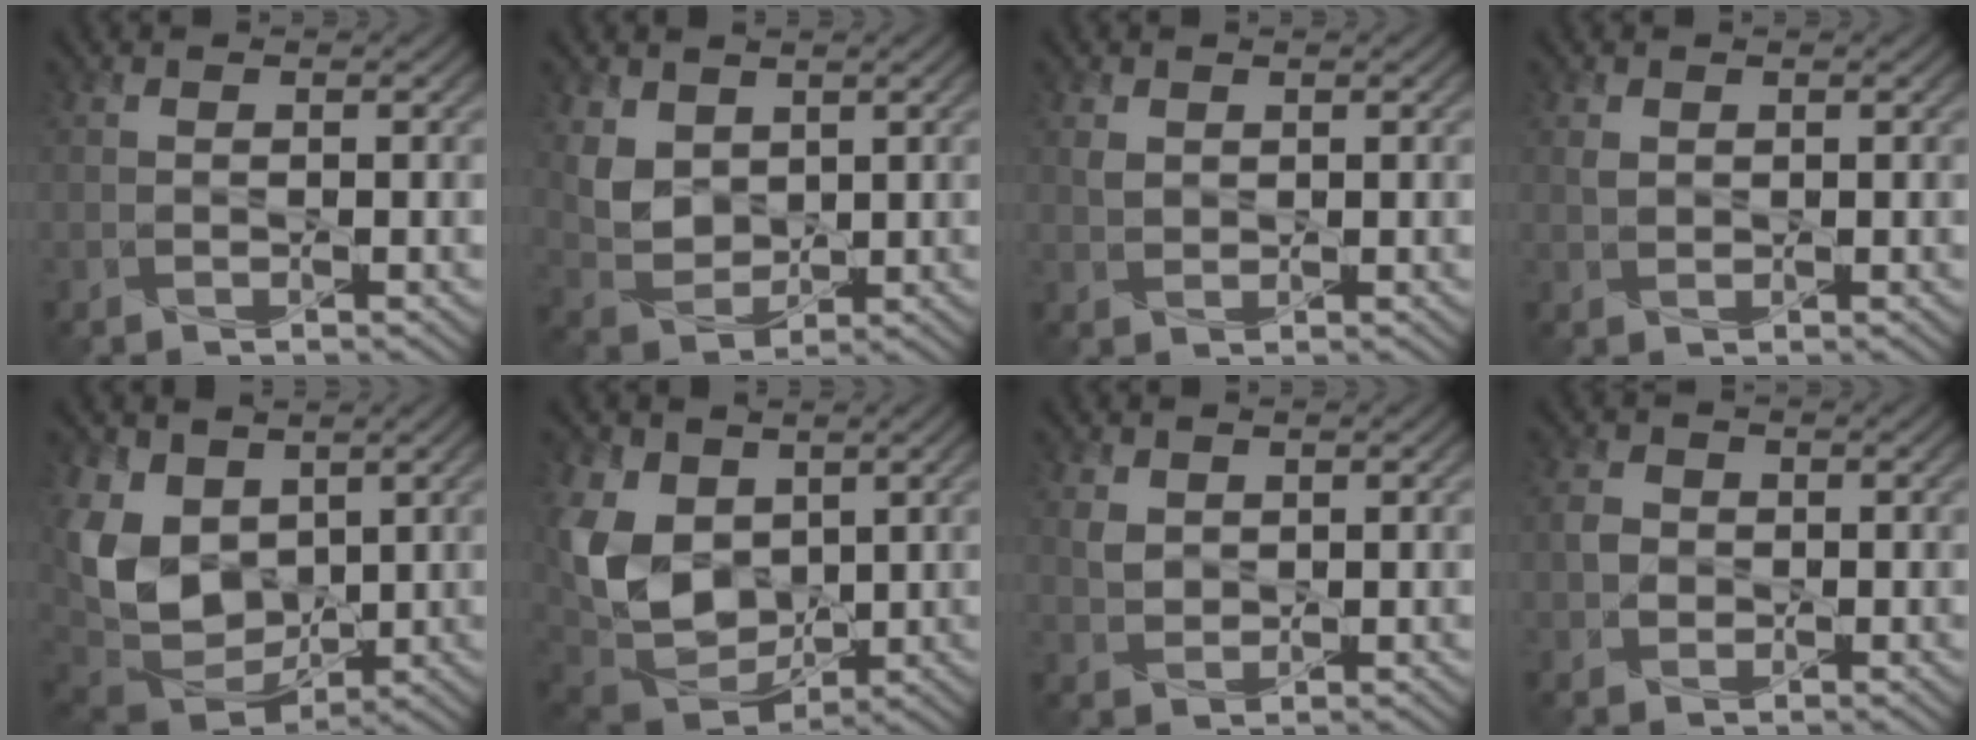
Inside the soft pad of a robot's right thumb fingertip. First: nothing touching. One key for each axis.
{"total": 4.8, "fx": 2.1, "fy": 3.6, "fz": 2.4, "tx": -0.069, "ty": -0.011, "tz": 0.043}
{"total": 1.3, "fx": 0.7, "fy": 1.0, "fz": 0.6, "tx": -0.017, "ty": -0.001, "tz": 0.016}
{"total": 1.0, "fx": 0.5, "fy": 0.7, "fz": 0.5, "tx": -0.015, "ty": -0.001, "tz": 0.012}
{"total": 11.4, "fx": 2.8, "fy": 8.2, "fz": 7.4, "tx": -0.214, "ty": 0.000, "tz": 0.054}
{"total": 12.2, "fx": 2.4, "fy": 8.8, "fz": 8.0, "tx": -0.223, "ty": 0.006, "tz": 0.042}
{"total": 2.1, "fx": 1.0, "fy": 1.5, "fz": 1.0, "tx": -0.028, "ty": -0.002, "tz": 0.024}
{"total": 2.1, "fx": -0.1, "fy": 1.9, "fz": 0.8, "tx": -0.019, "ty": -0.001, "tz": -0.007}